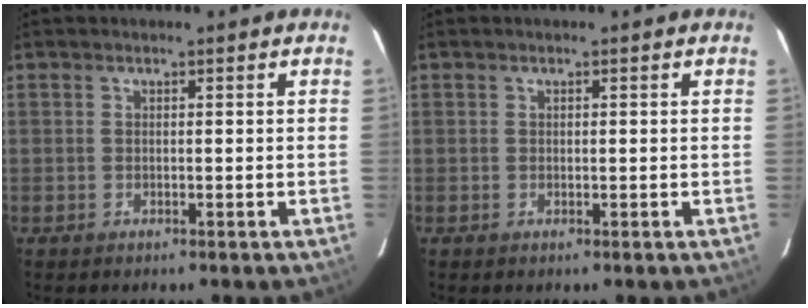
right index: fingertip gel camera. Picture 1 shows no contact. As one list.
[{"total": 0.0}]